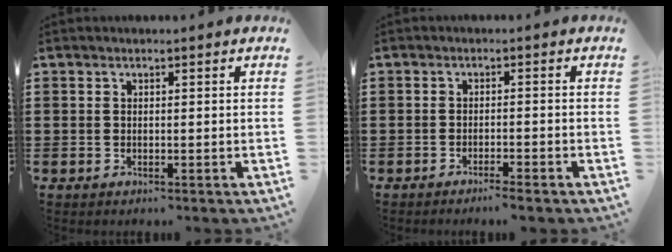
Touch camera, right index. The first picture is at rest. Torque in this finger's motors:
{"motor_torque": [0.26, -0.20, 0.12, 0.03]}